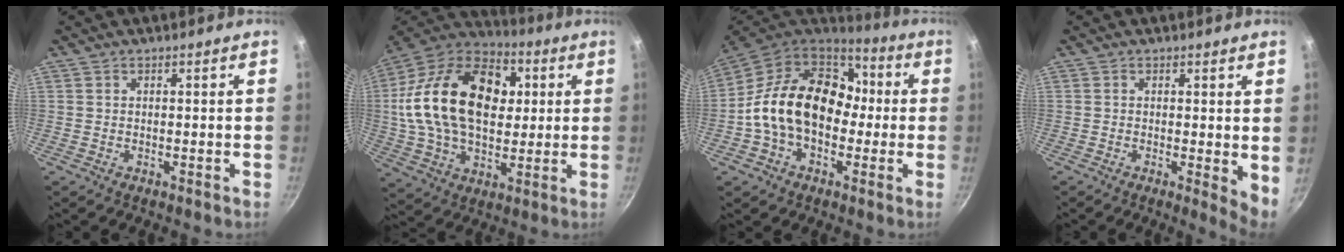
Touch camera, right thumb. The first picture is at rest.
{"total": 27.7, "force": [4.2, 18.2, 20.5], "torque": [-0.348, 0.022, 0.063]}
{"total": 20.4, "force": [-0.4, 14.7, 14.0], "torque": [-0.208, 0.047, -0.017]}
{"total": 4.5, "force": [0.3, 1.4, 4.2], "torque": [-0.054, -0.013, 0.001]}